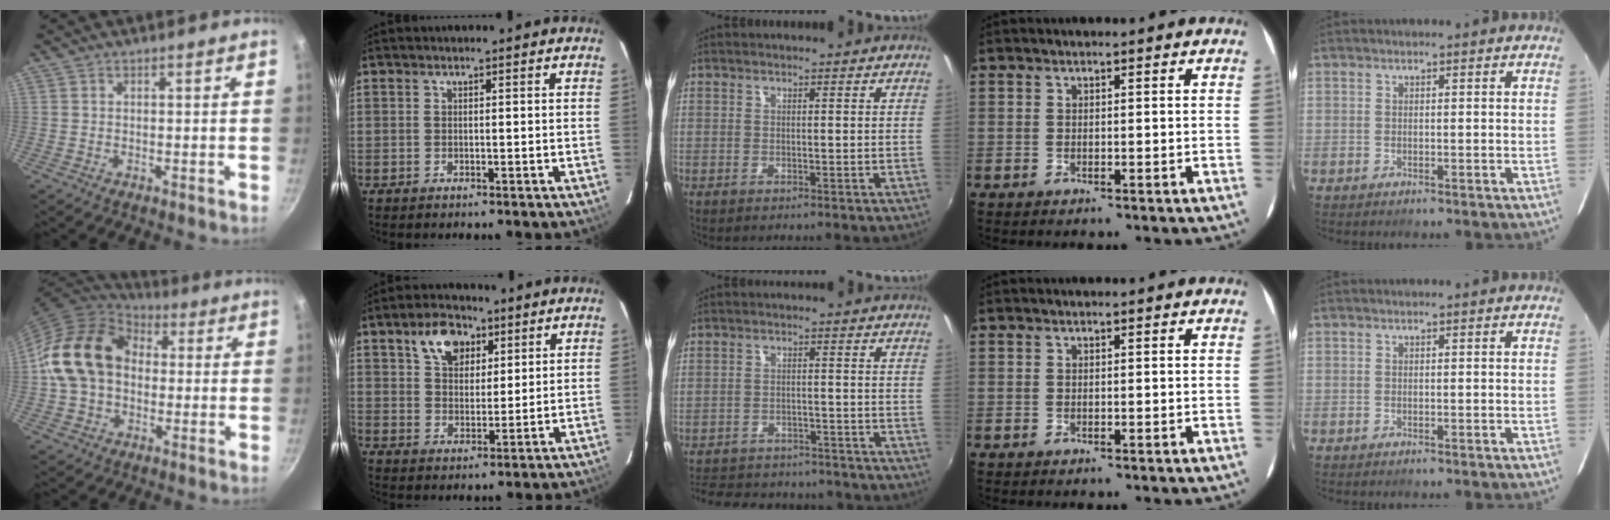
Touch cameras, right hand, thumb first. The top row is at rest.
{"thumb": {"total": 16.8, "force": [0.9, 12.7, 10.9], "torque": [-0.169, 0.036, 0.006]}, "index": {"total": 8.7, "force": [4.6, 5.6, 4.9], "torque": [-0.086, 0.020, 0.083]}, "middle": {"total": 20.0, "force": [-17.0, 7.6, 7.5], "torque": [-0.165, 0.011, -0.222]}}